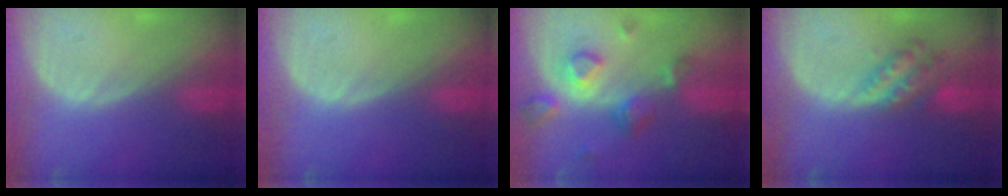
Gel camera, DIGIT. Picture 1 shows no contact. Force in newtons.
{"total": 0.0}
{"total": 7.8, "press": 7.0, "slide": 3.5}
{"total": 6.1, "press": 5.3, "slide": 3.0}